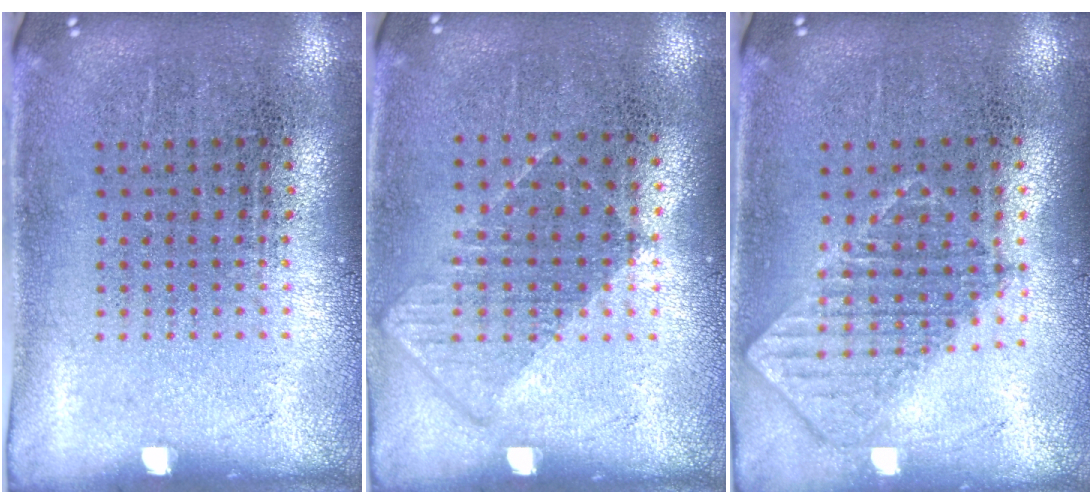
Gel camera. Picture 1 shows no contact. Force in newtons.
{"total": 0.6, "press": 0.4, "slide": 0.4}
{"total": 0.8, "press": 0.8, "slide": 0.0}